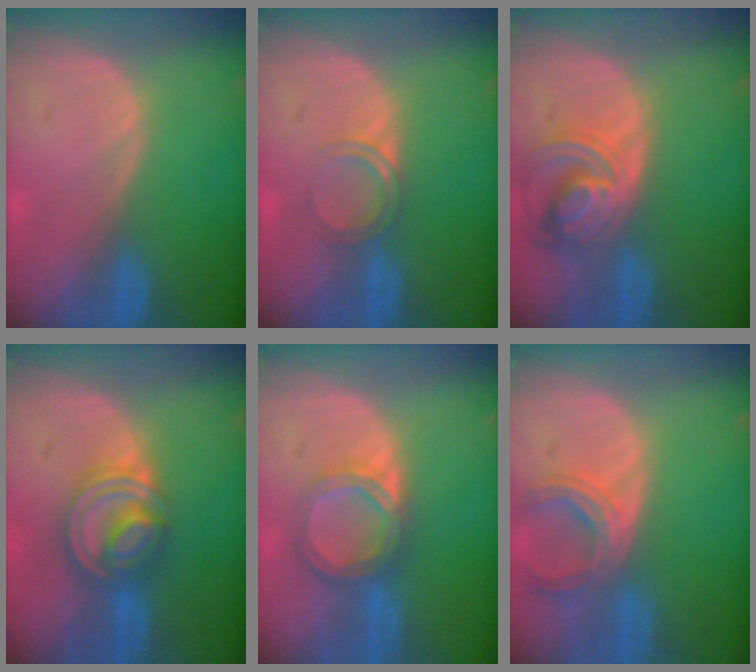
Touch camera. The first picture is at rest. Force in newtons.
{"total": 2.8, "press": 2.8, "slide": 0.2}
{"total": 7.8, "press": 6.8, "slide": 3.7}
{"total": 8.0, "press": 6.8, "slide": 4.2}
{"total": 5.8, "press": 5.3, "slide": 2.4}
{"total": 6.0, "press": 5.5, "slide": 2.3}